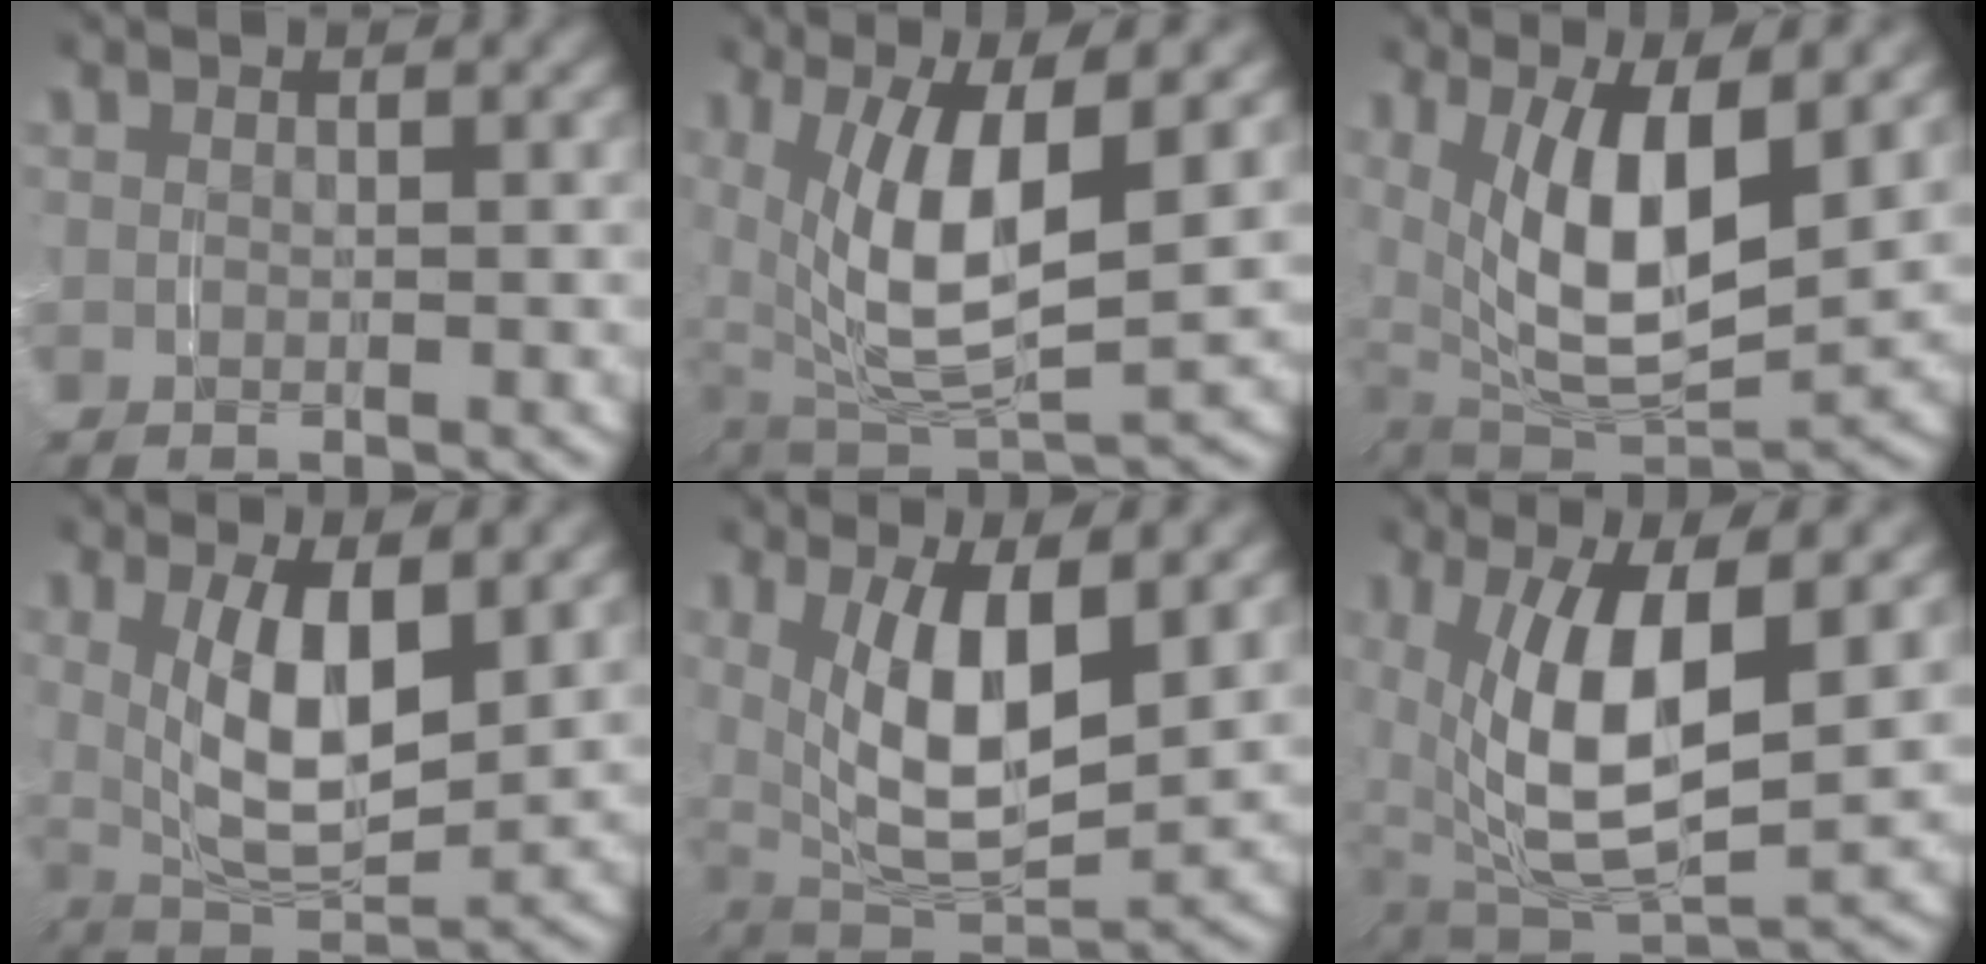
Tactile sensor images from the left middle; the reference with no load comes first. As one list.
[{"total": 10.0, "force": [0.6, 5.6, 8.2], "torque": [-0.171, -0.019, 0.021]}, {"total": 10.0, "force": [0.5, 6.0, 8.0], "torque": [-0.175, -0.035, 0.023]}, {"total": 8.0, "force": [1.1, 4.4, 6.5], "torque": [-0.136, -0.018, 0.027]}, {"total": 9.0, "force": [0.8, 5.1, 7.4], "torque": [-0.157, -0.027, 0.026]}, {"total": 10.8, "force": [0.0, 6.2, 8.8], "torque": [-0.192, -0.032, 0.018]}]